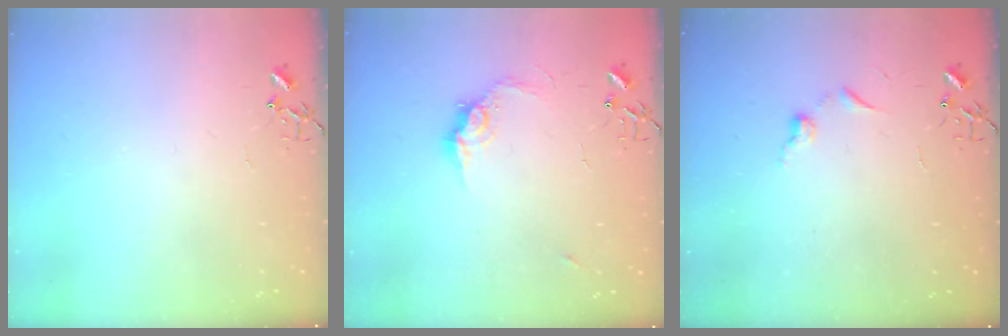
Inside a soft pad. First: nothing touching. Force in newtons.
{"total": 9.8, "press": 9.8, "slide": 0.6}
{"total": 6.1, "press": 6.0, "slide": 0.6}